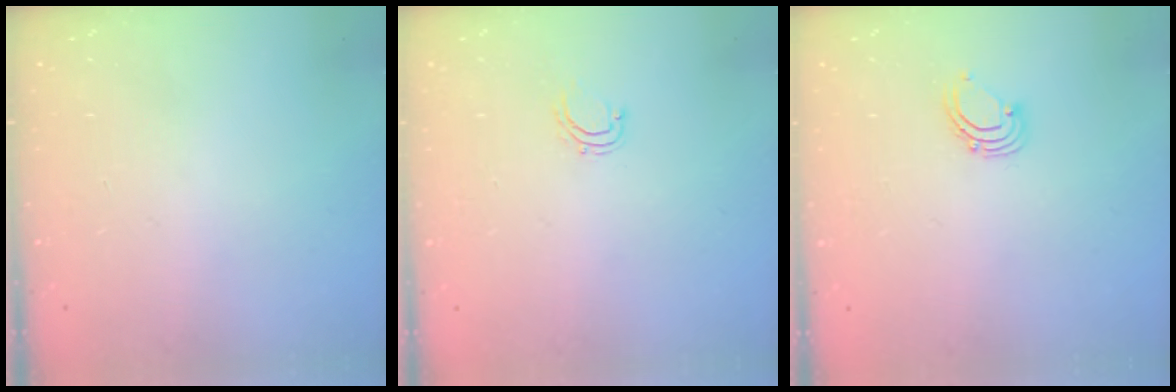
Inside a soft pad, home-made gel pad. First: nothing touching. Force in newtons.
{"total": 4.7, "press": 4.7, "slide": 0.3}
{"total": 2.9, "press": 2.9, "slide": 0.2}